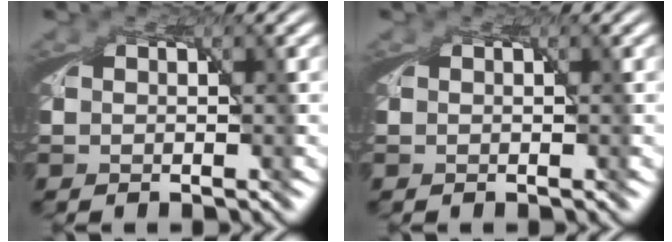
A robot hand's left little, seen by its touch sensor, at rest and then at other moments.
{"total": 0.0}